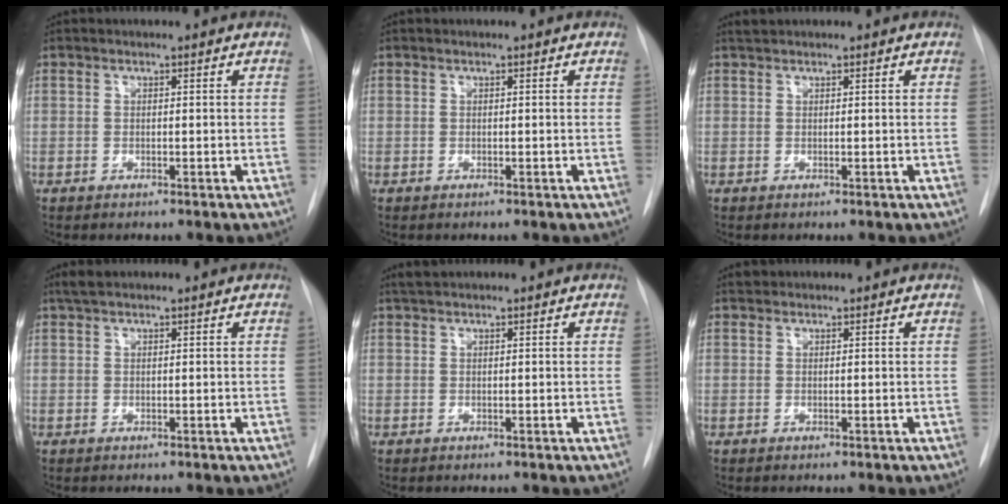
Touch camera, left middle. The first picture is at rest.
{"total": 0.0}
{"total": 0.7, "force": [0.7, -0.1, 0.1], "torque": [-0.009, 0.008, 0.017]}
{"total": 1.7, "force": [1.3, 0.3, 1.0], "torque": [-0.023, 0.014, 0.026]}
{"total": 1.3, "force": [1.2, 0.1, 0.5], "torque": [-0.017, 0.012, 0.026]}
{"total": 0.7, "force": [0.6, 0.3, -0.1], "torque": [-0.006, 0.008, 0.010]}